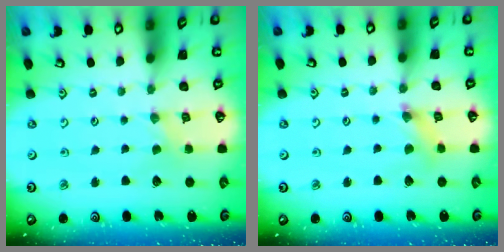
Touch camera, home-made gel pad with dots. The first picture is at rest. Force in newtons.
{"total": 3.4, "press": 3.4, "slide": 0.3}